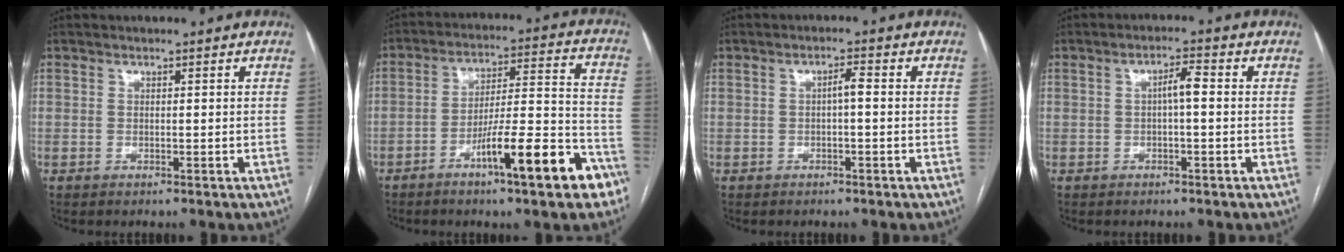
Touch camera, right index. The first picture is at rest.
{"total": 15.7, "force": [-8.7, 1.9, 12.9], "torque": [-0.178, 0.016, -0.126]}
{"total": 1.9, "force": [-0.2, 0.3, 1.9], "torque": [-0.031, 0.005, -0.003]}
{"total": 2.9, "force": [0.0, 0.5, 2.9], "torque": [-0.048, 0.008, 0.000]}